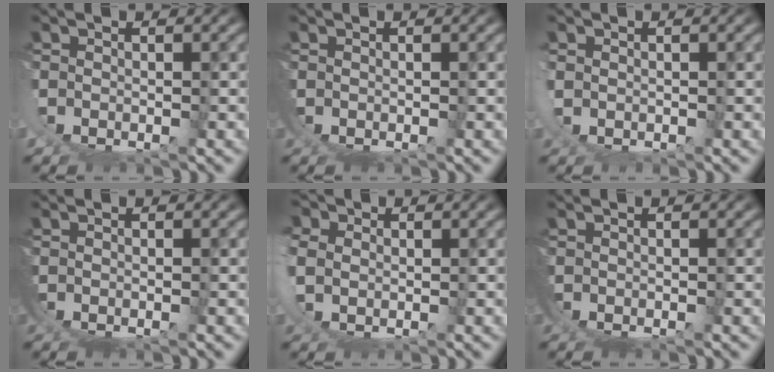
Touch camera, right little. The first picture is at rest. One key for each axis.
{"total": 0.6, "fx": 0.3, "fy": -0.2, "fz": -0.4, "tx": 0.015, "ty": 0.005, "tz": 0.002}
{"total": 1.0, "fx": 0.4, "fy": 0.2, "fz": 0.9, "tx": -0.034, "ty": -0.011, "tz": 0.016}
{"total": 0.0}
{"total": 2.4, "fx": 1.1, "fy": 1.5, "fz": 1.5, "tx": -0.054, "ty": -0.008, "tz": 0.028}
{"total": 0.0}